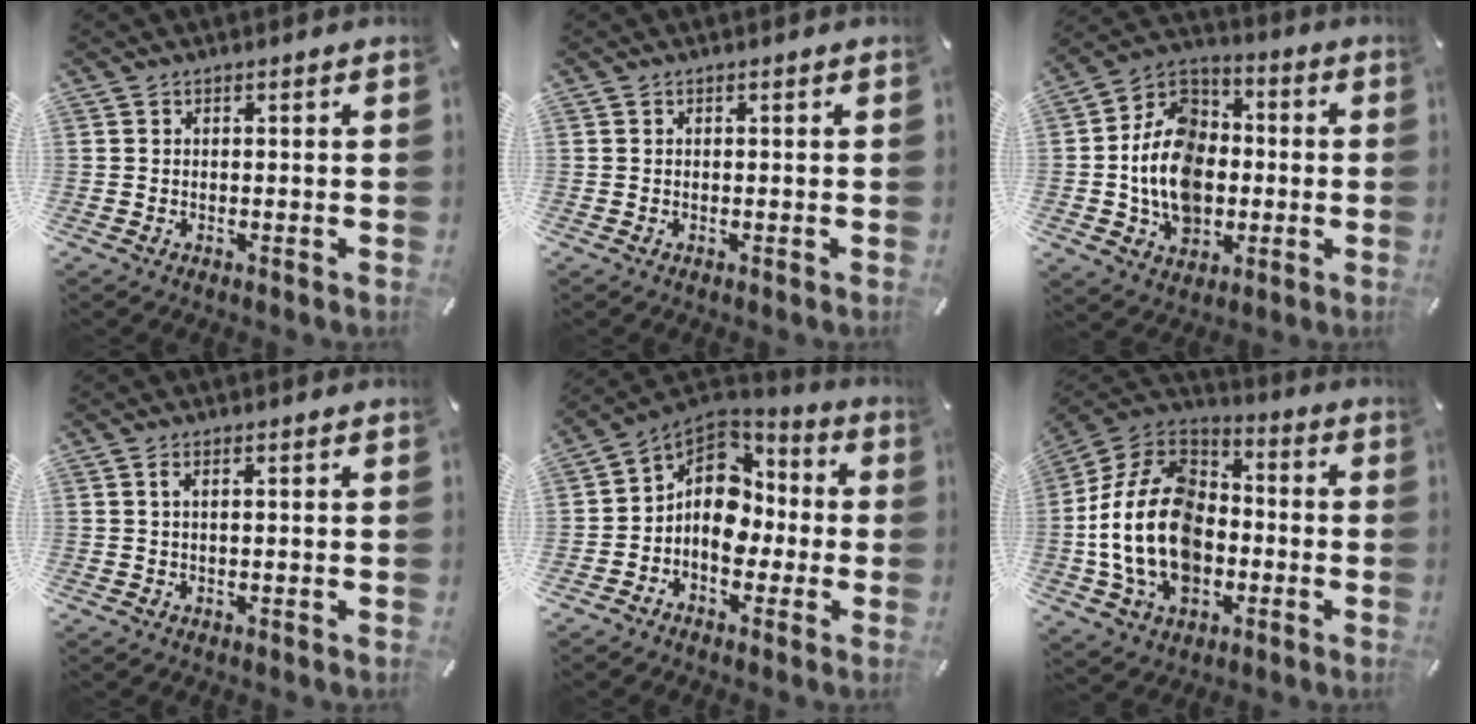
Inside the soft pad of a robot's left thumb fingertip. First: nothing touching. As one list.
[{"total": 0.0}, {"total": 15.4, "force": [-3.2, 12.2, 8.9], "torque": [-0.201, 0.016, -0.063]}, {"total": 1.6, "force": [0.4, 0.3, 1.5], "torque": [-0.031, 0.001, 0.007]}, {"total": 12.5, "force": [-1.1, 9.9, 7.5], "torque": [-0.146, 0.003, -0.020]}, {"total": 19.9, "force": [-4.9, 14.4, 12.9], "torque": [-0.294, 0.026, -0.087]}]